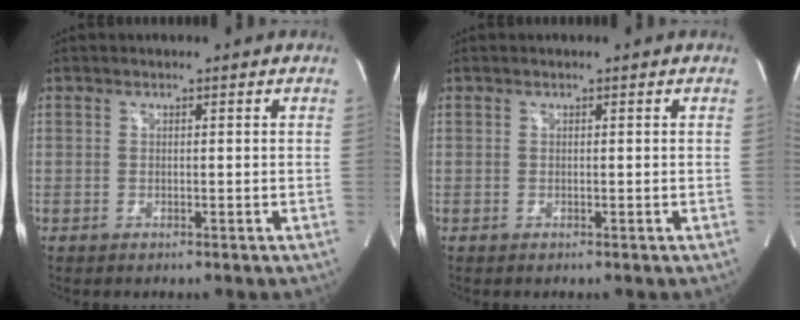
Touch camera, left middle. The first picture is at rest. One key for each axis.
{"total": 0.0}